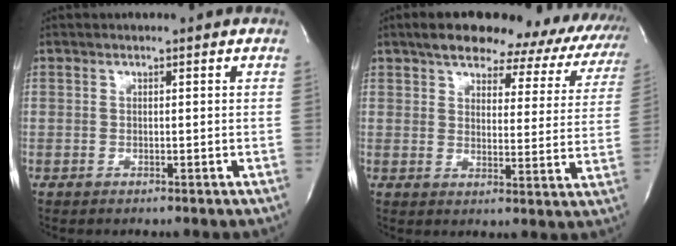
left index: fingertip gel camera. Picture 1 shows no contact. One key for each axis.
{"total": 20.0, "fx": 16.2, "fy": 7.7, "fz": 8.9, "tx": -0.105, "ty": 0.015, "tz": 0.176}